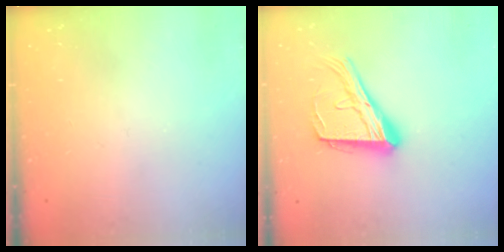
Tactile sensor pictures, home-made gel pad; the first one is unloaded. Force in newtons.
{"total": 17.9, "press": 17.8, "slide": 1.9}